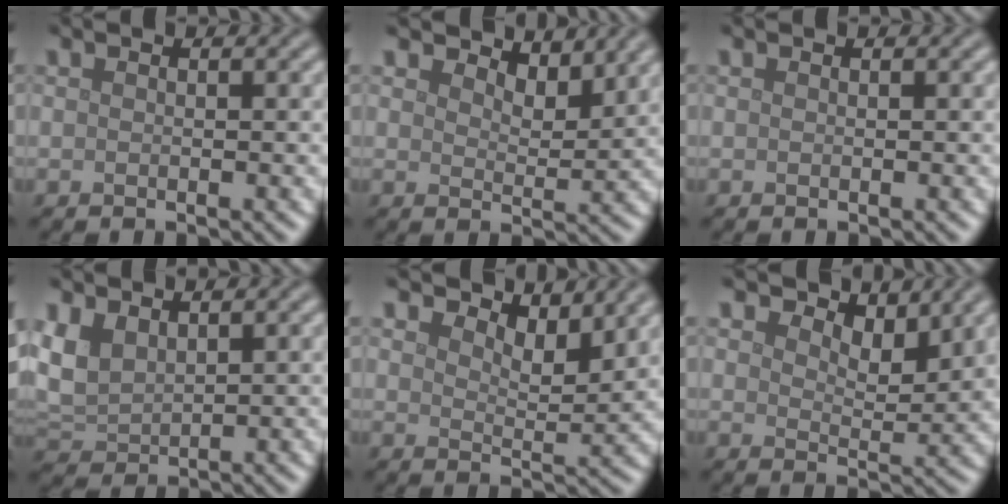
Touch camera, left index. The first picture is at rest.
{"total": 3.6, "force": [3.4, 0.8, 0.9], "torque": [-0.023, -0.003, 0.048]}
{"total": 0.0}
{"total": 3.7, "force": [1.8, 2.3, 2.3], "torque": [-0.062, 0.002, 0.039]}
{"total": 4.1, "force": [3.7, 1.0, 1.5], "torque": [-0.031, -0.002, 0.055]}
{"total": 4.0, "force": [3.4, 1.4, 1.6], "torque": [-0.031, -0.003, 0.047]}